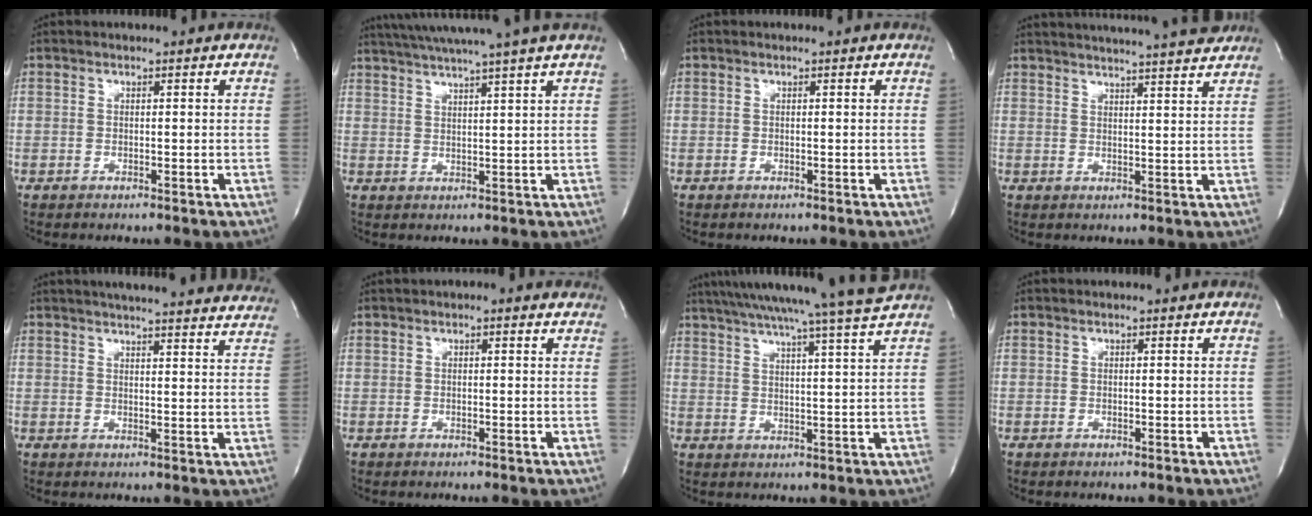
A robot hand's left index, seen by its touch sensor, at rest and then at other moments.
{"total": 12.8, "force": [11.0, -1.9, 6.4], "torque": [-0.110, -0.001, 0.153]}
{"total": 0.0}
{"total": 16.8, "force": [15.6, 0.3, 6.3], "torque": [-0.102, 0.000, 0.202]}
{"total": 25.9, "force": [23.8, 2.8, 9.7], "torque": [-0.149, -0.031, 0.280]}
{"total": 2.2, "force": [1.5, 0.5, 1.6], "torque": [-0.022, 0.016, 0.016]}
{"total": 19.5, "force": [17.2, -2.6, 8.8], "torque": [-0.154, -0.031, 0.238]}
{"total": 0.0}